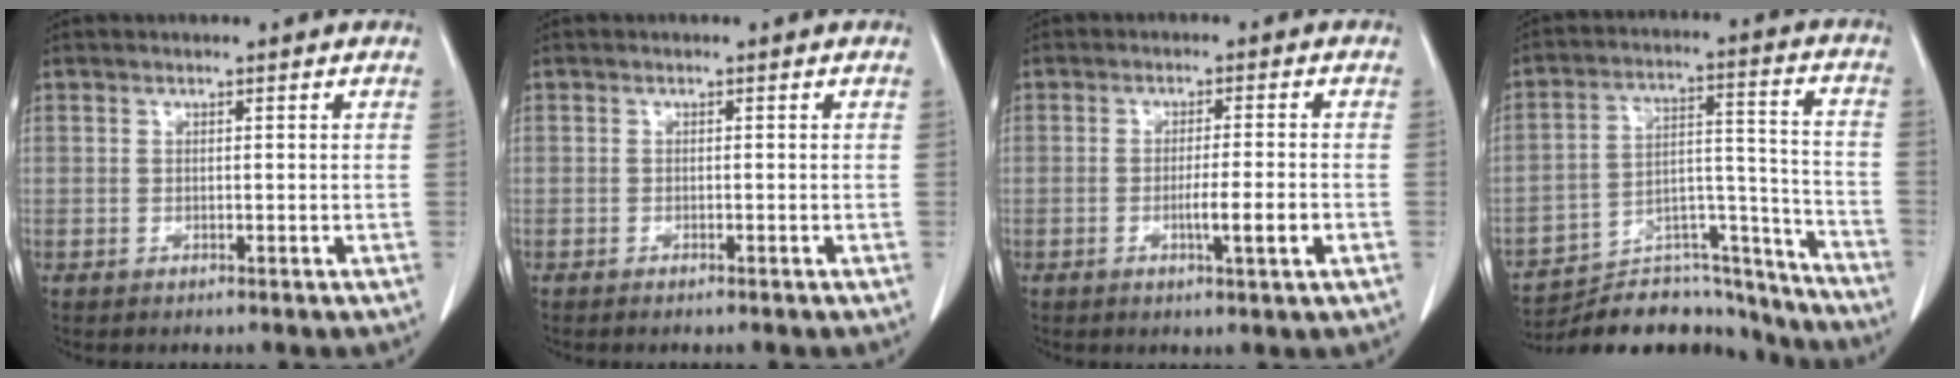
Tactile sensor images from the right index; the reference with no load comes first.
{"total": 0.9, "force": [-0.8, 0.0, 0.5], "torque": [-0.010, -0.003, -0.009]}
{"total": 4.6, "force": [-1.4, -0.2, 4.4], "torque": [-0.066, -0.004, -0.018]}
{"total": 21.1, "force": [-20.0, 4.7, 4.9], "torque": [-0.074, 0.042, -0.299]}